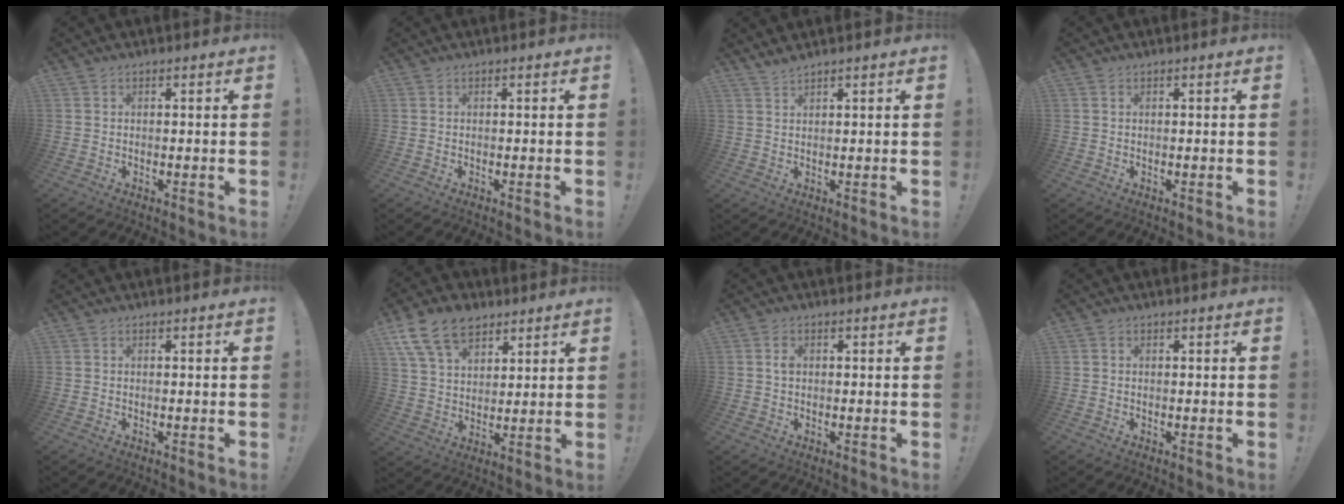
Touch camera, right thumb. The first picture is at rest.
{"total": 0.0}
{"total": 1.8, "force": [1.6, -0.2, 0.7], "torque": [-0.024, -0.005, 0.031]}
{"total": 0.0}
{"total": 0.0}
{"total": 14.7, "force": [8.8, 9.2, 7.3], "torque": [-0.129, -0.038, 0.168]}
{"total": 1.7, "force": [0.3, 1.1, 1.3], "torque": [-0.022, 0.004, 0.004]}
{"total": 0.0}